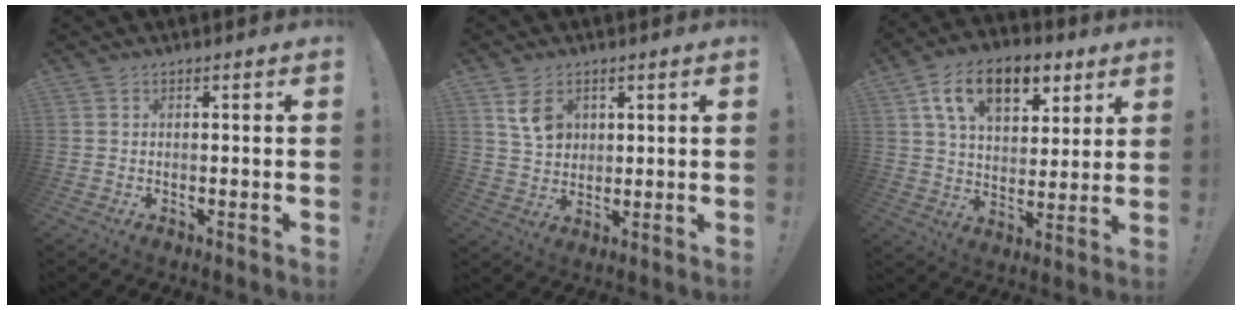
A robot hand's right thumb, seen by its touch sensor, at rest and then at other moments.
{"total": 7.7, "force": [3.3, 5.9, 3.7], "torque": [-0.050, -0.009, 0.065]}
{"total": 16.7, "force": [8.3, 10.0, 10.5], "torque": [-0.163, -0.028, 0.147]}